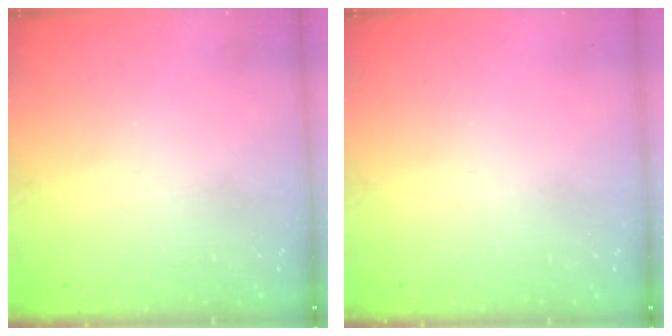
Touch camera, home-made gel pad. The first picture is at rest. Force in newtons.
{"total": 0.0}